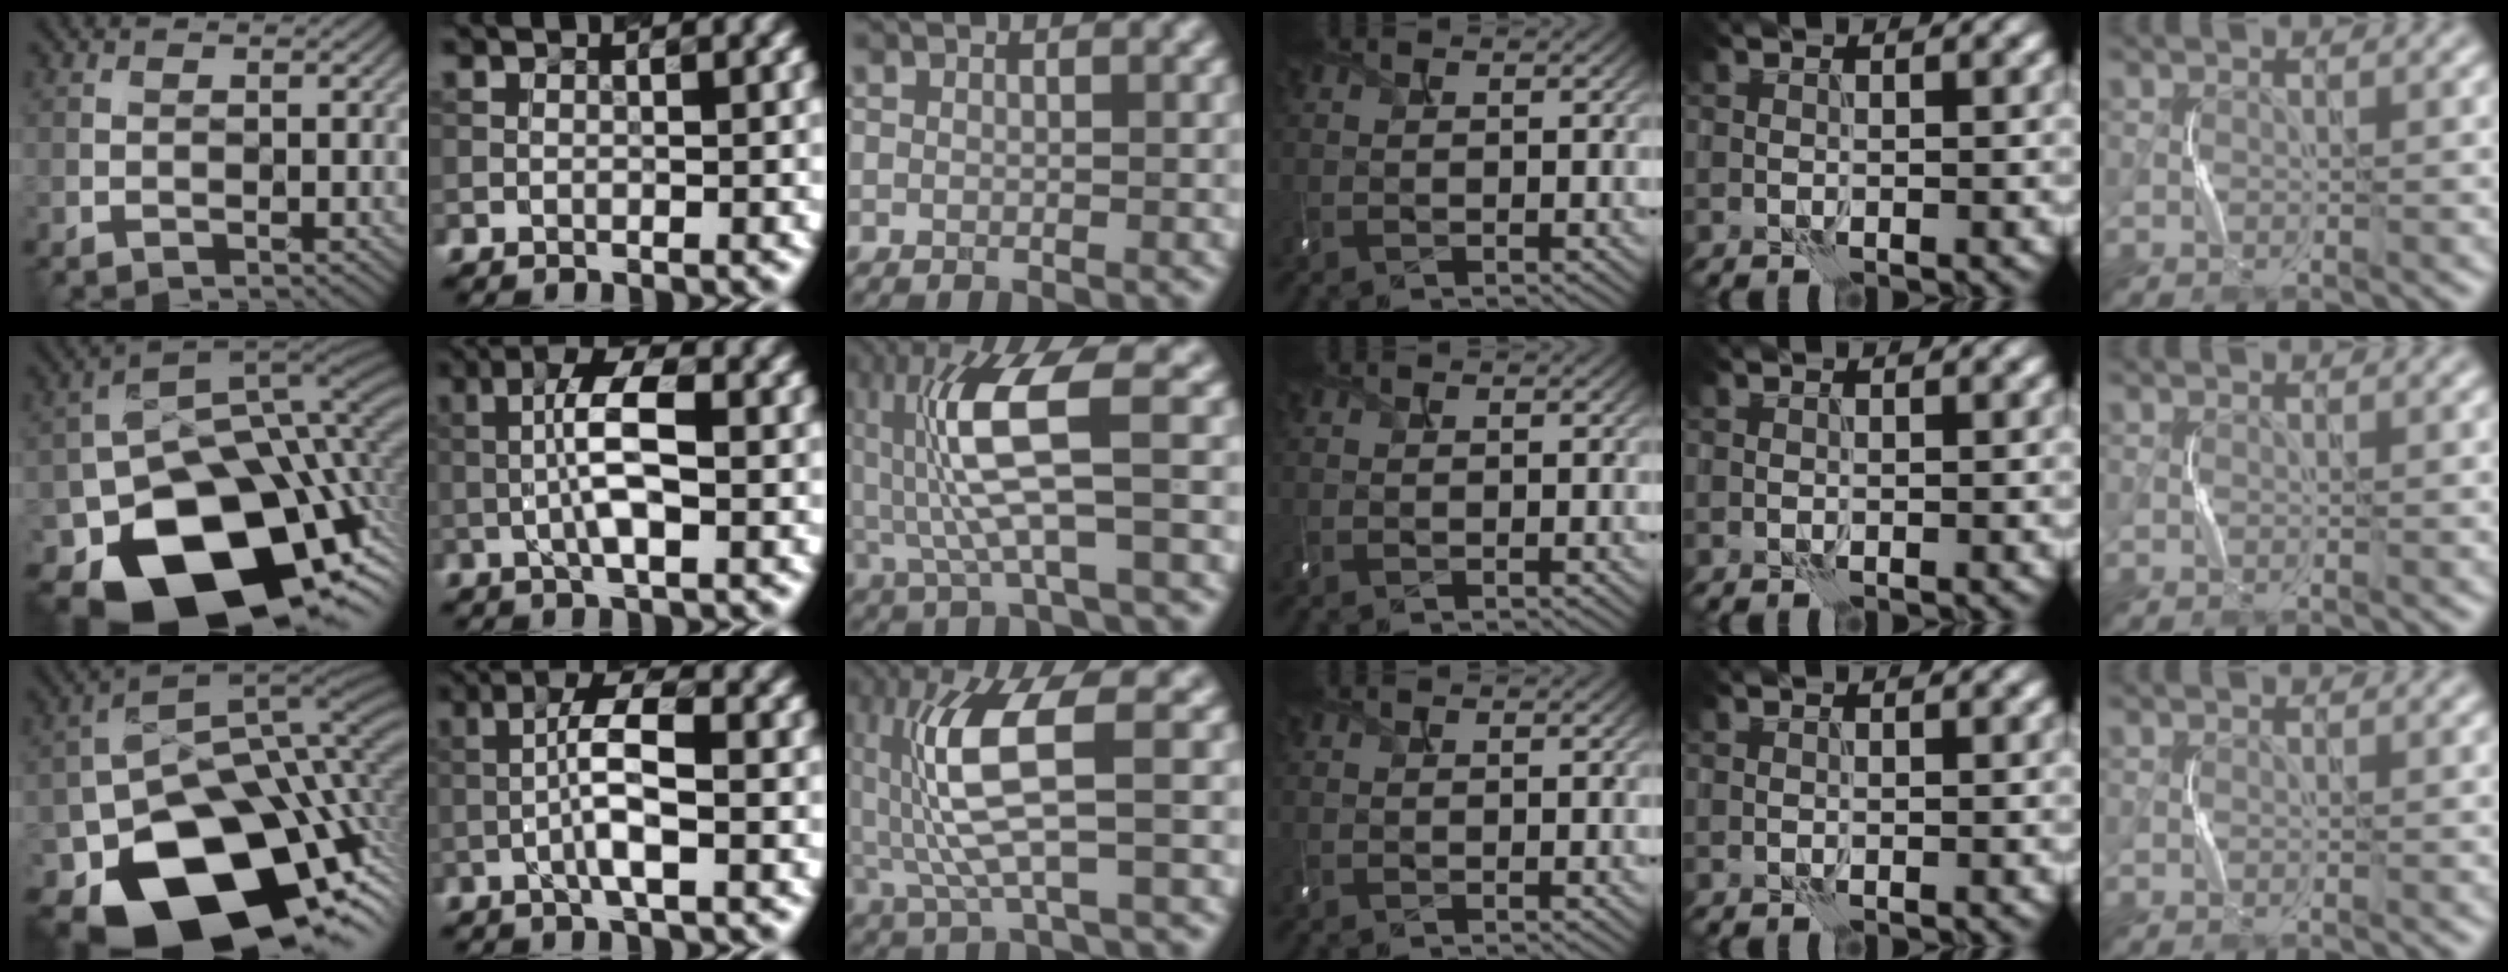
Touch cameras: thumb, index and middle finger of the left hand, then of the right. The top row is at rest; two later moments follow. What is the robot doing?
{"motion": "shake", "object": "tambourine"}